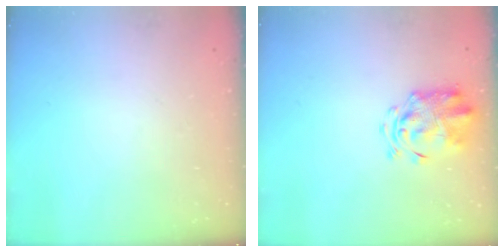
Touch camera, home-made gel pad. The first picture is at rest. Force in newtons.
{"total": 4.0, "press": 3.7, "slide": 1.3}